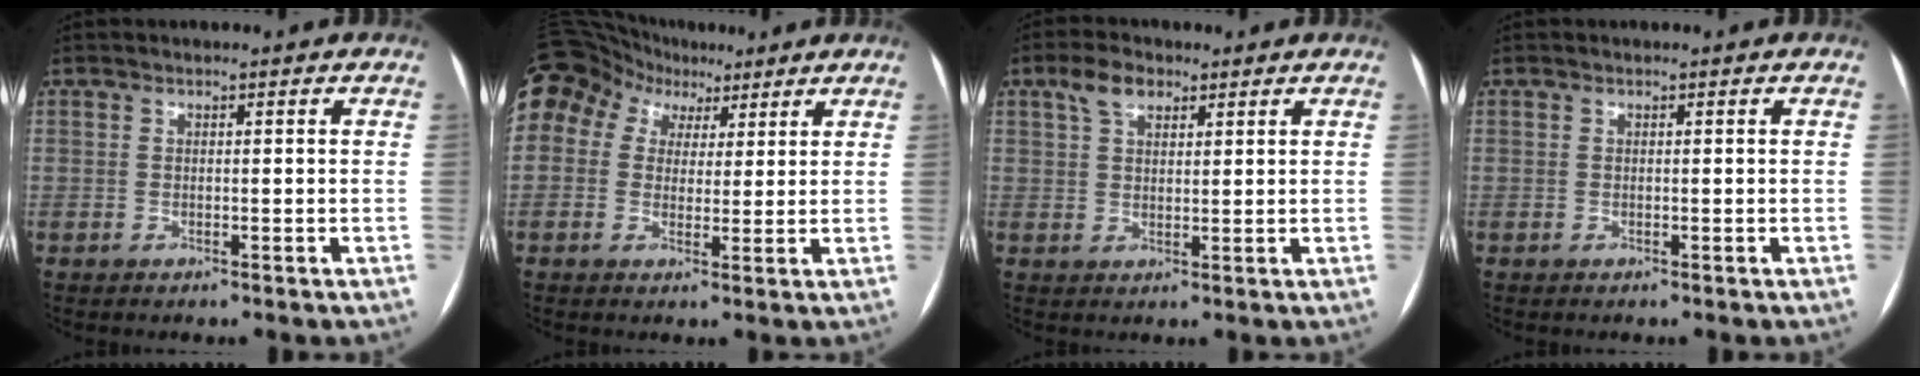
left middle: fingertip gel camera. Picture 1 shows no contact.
{"total": 22.9, "force": [11.4, 17.6, 9.4], "torque": [-0.302, 0.109, 0.216]}
{"total": 4.4, "force": [2.7, 2.3, 2.7], "torque": [-0.059, 0.018, 0.053]}
{"total": 0.0}